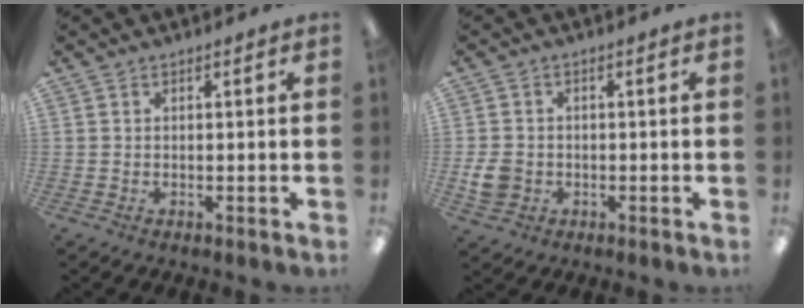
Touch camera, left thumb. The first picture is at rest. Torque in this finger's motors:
{"motor_torque": [-0.29, 0.51, 0.63, -0.15, 0.04]}